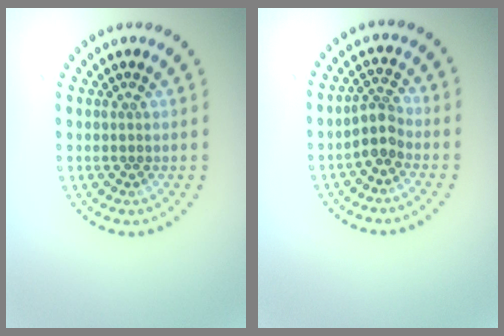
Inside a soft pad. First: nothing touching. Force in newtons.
{"total": 2.2, "press": 1.8, "slide": 1.3}